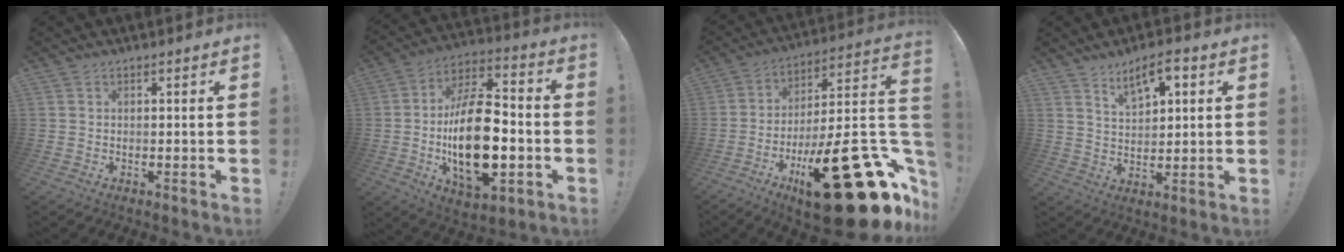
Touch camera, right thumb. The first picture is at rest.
{"total": 24.6, "force": [-4.0, 13.2, 20.3], "torque": [-0.376, 0.011, -0.060]}
{"total": 33.3, "force": [-15.0, 9.0, 28.4], "torque": [-0.357, 0.048, -0.213]}
{"total": 8.1, "force": [4.9, 3.2, 5.6], "torque": [-0.084, -0.019, 0.084]}